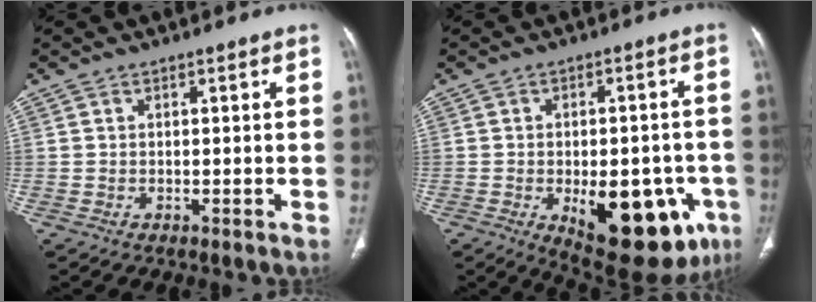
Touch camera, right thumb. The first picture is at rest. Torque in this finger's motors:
{"motor_torque": [1.82, 3.19, 1.71, -0.87, 0.17]}